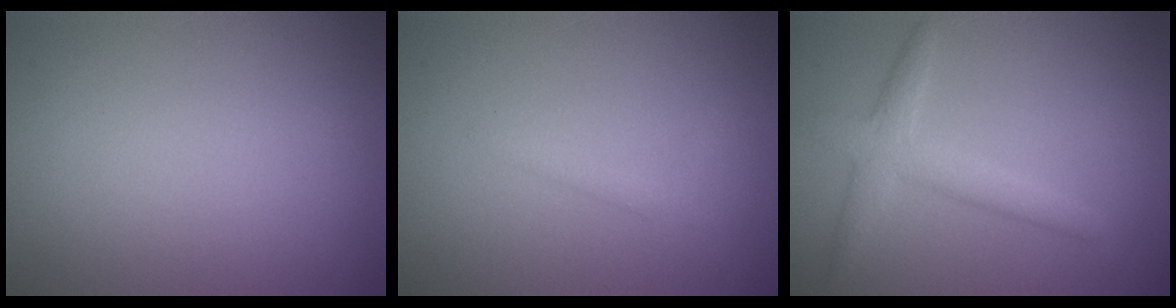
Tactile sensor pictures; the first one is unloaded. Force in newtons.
{"total": 0.9, "press": 0.9, "slide": 0.0}
{"total": 3.0, "press": 3.0, "slide": 0.1}